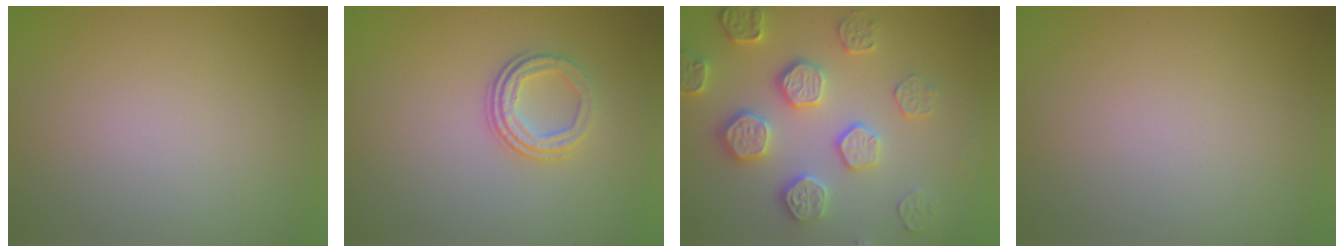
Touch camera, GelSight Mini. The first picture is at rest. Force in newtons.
{"total": 2.9, "press": 2.3, "slide": 1.7}
{"total": 4.8, "press": 4.5, "slide": 1.5}
{"total": 0.0}